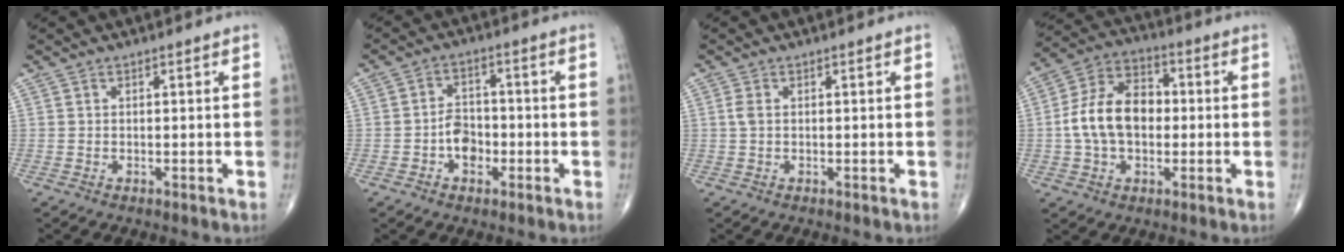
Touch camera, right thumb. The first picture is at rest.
{"total": 5.1, "force": [-2.0, 3.8, 2.7], "torque": [-0.022, 0.024, -0.044]}
{"total": 1.4, "force": [0.2, 0.8, 1.1], "torque": [-0.029, 0.003, 0.002]}
{"total": 13.5, "force": [-0.4, 8.9, 10.1], "torque": [-0.172, 0.033, -0.015]}